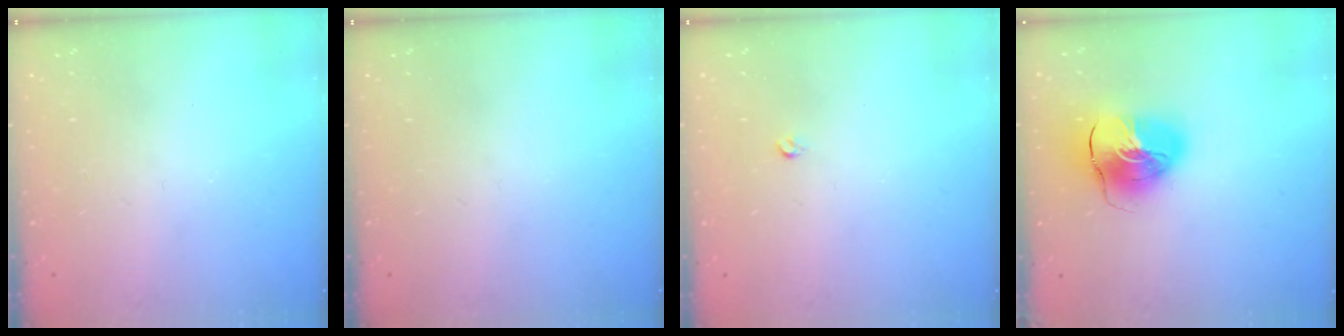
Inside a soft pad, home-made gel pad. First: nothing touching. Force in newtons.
{"total": 0.0}
{"total": 2.6, "press": 2.5, "slide": 0.4}
{"total": 13.9, "press": 13.8, "slide": 2.1}